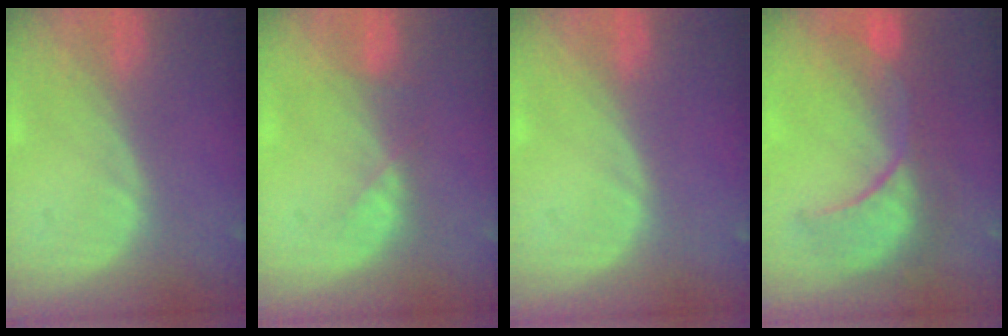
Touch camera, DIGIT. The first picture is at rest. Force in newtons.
{"total": 2.3, "press": 2.2, "slide": 0.7}
{"total": 0.0}
{"total": 10.0, "press": 9.2, "slide": 4.1}